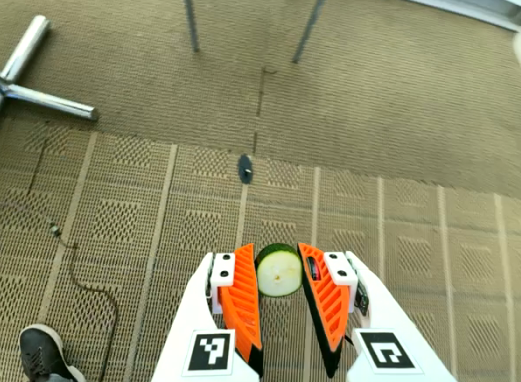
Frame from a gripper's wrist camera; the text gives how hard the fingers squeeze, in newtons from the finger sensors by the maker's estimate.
{"total": 6.9, "left": 6.7, "right": 7.2}